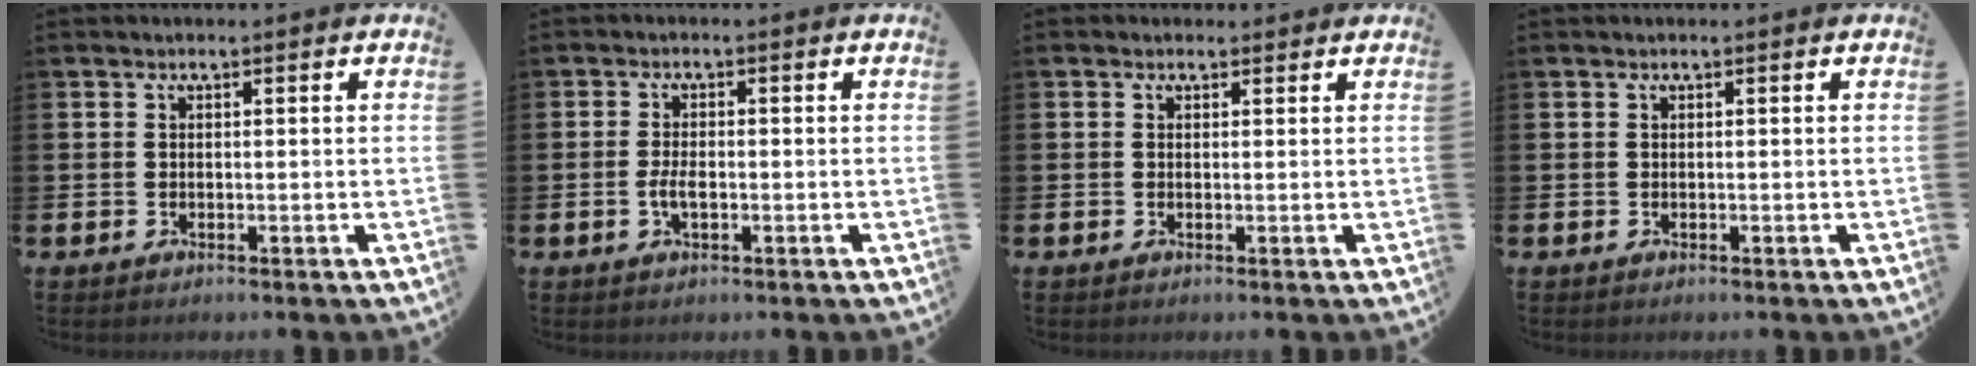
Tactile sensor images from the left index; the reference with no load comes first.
{"total": 2.4, "force": [-0.5, 1.1, 2.1], "torque": [-0.037, 0.000, -0.010]}
{"total": 0.6, "force": [0.4, 0.5, 0.1], "torque": [0.007, 0.002, 0.003]}
{"total": 0.0}